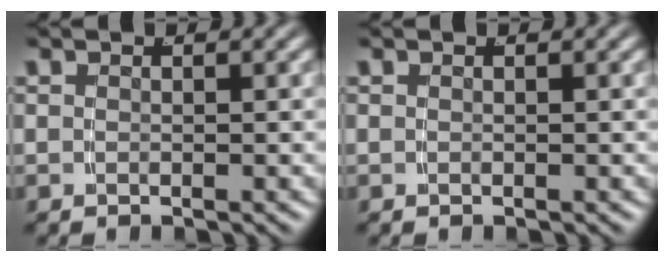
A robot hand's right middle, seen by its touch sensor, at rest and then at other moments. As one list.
[{"total": 0.0}]